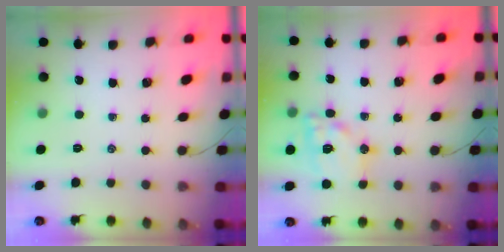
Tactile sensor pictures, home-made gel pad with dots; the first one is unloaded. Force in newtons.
{"total": 15.2, "press": 15.0, "slide": 2.6}